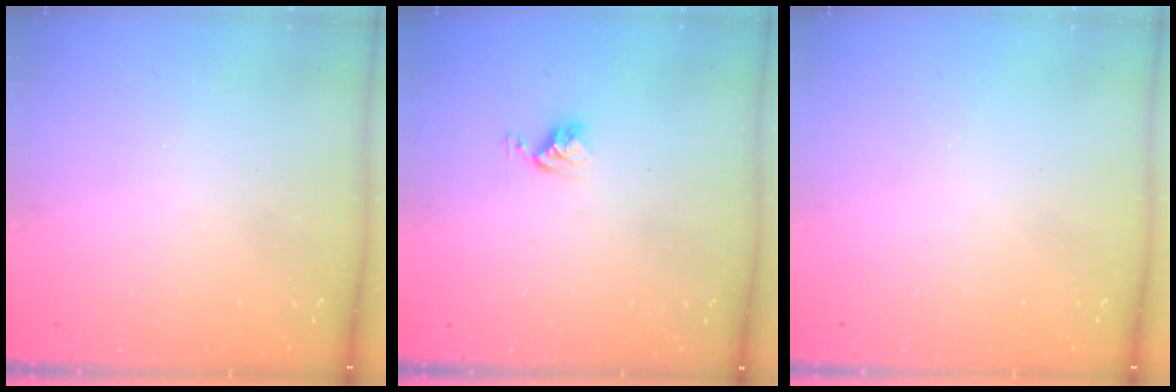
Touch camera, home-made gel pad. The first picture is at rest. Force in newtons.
{"total": 5.2, "press": 5.2, "slide": 0.6}
{"total": 0.0}